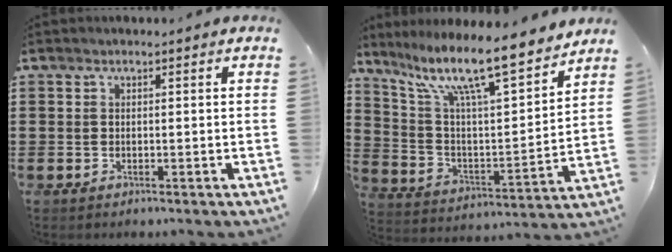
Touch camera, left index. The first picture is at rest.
{"total": 12.0, "force": [9.3, 1.5, 7.4], "torque": [-0.162, -0.062, 0.149]}